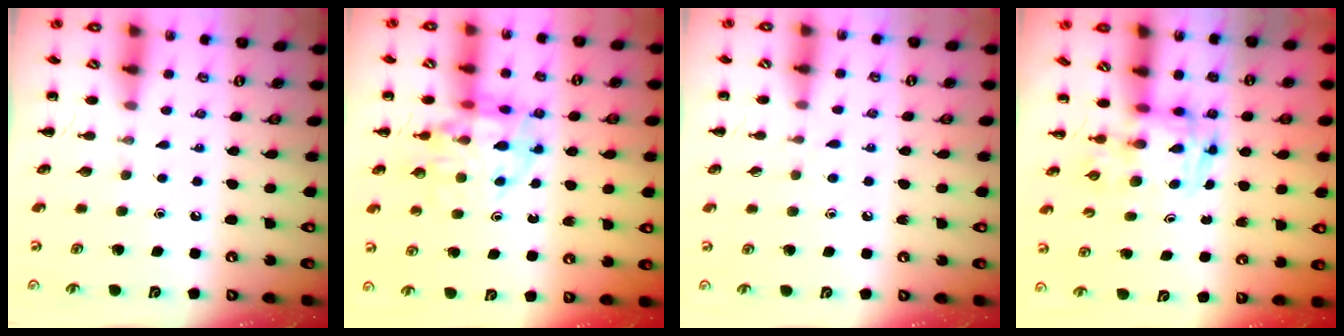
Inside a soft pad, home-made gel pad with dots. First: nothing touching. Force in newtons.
{"total": 12.9, "press": 12.5, "slide": 3.3}
{"total": 5.3, "press": 4.9, "slide": 2.0}
{"total": 3.4, "press": 3.4, "slide": 0.6}